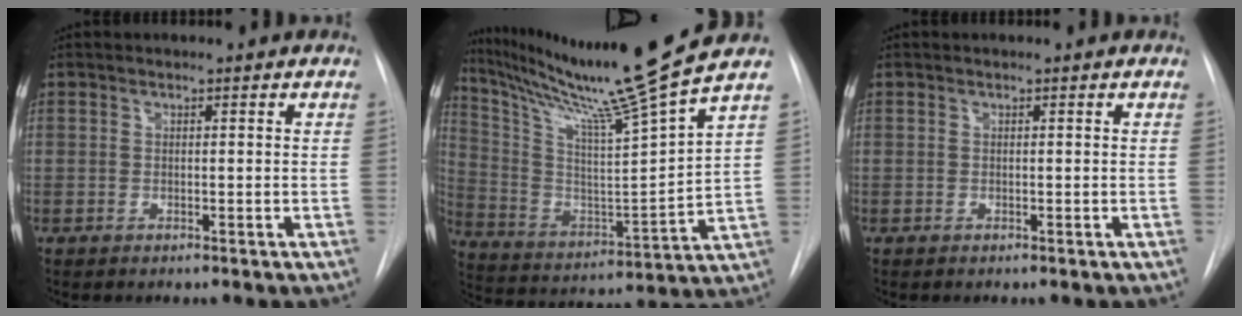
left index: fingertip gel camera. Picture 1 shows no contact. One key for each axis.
{"total": 19.3, "fx": 15.9, "fy": -3.0, "fz": 10.5, "tx": -0.189, "ty": -0.049, "tz": 0.267}
{"total": 0.0}